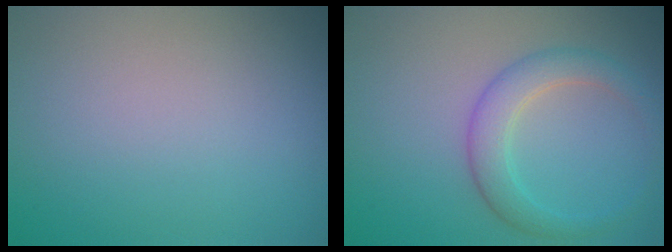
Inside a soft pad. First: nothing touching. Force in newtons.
{"total": 3.3, "press": 3.3, "slide": 0.1}